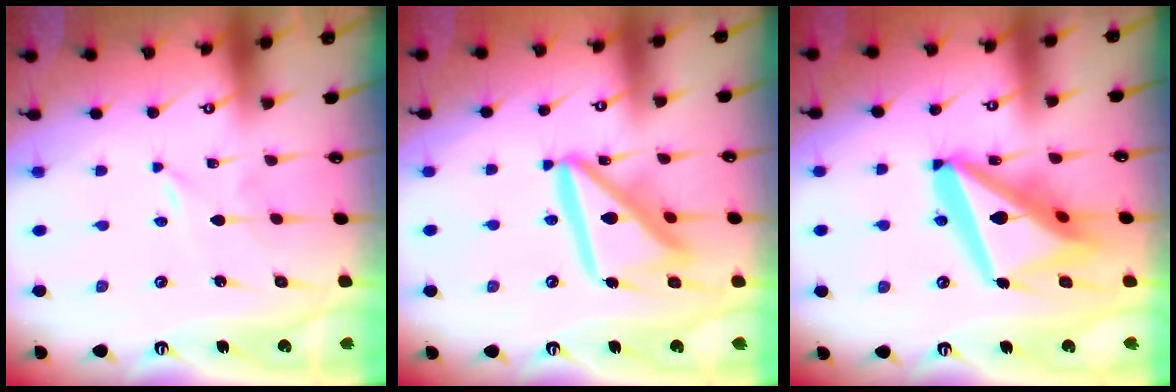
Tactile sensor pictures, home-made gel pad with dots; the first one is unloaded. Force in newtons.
{"total": 17.3, "press": 17.1, "slide": 2.0}
{"total": 22.4, "press": 22.2, "slide": 2.9}